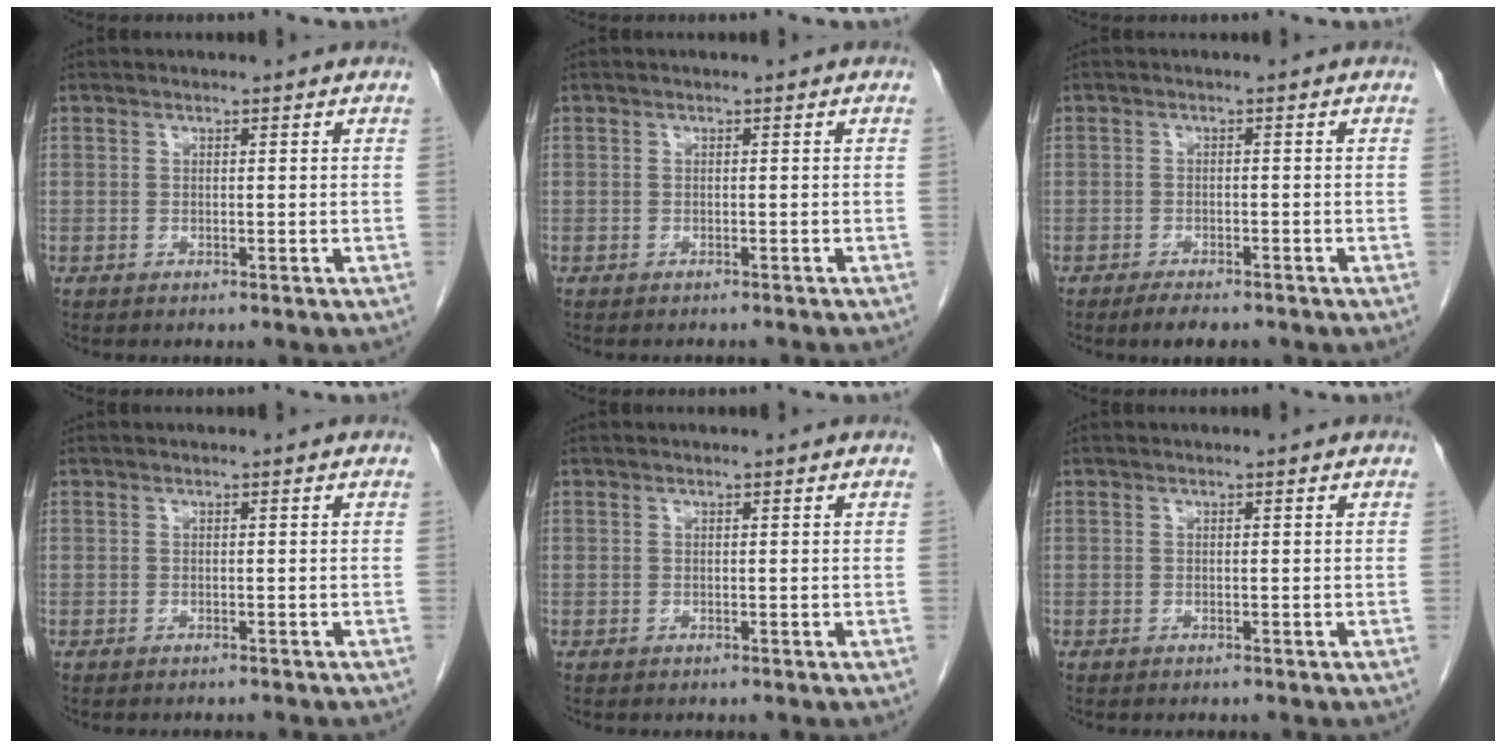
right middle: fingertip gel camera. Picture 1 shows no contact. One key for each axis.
{"total": 3.1, "fx": -2.9, "fy": 0.4, "fz": 1.0, "tx": -0.015, "ty": -0.006, "tz": -0.034}
{"total": 3.4, "fx": -2.7, "fy": 0.9, "fz": 1.8, "tx": -0.032, "ty": -0.005, "tz": -0.039}
{"total": 2.7, "fx": -2.5, "fy": 0.3, "fz": 0.8, "tx": -0.013, "ty": -0.004, "tz": -0.029}
{"total": 0.0}
{"total": 0.6, "fx": -0.6, "fy": 0.1, "fz": 0.2, "tx": -0.003, "ty": -0.001, "tz": -0.008}